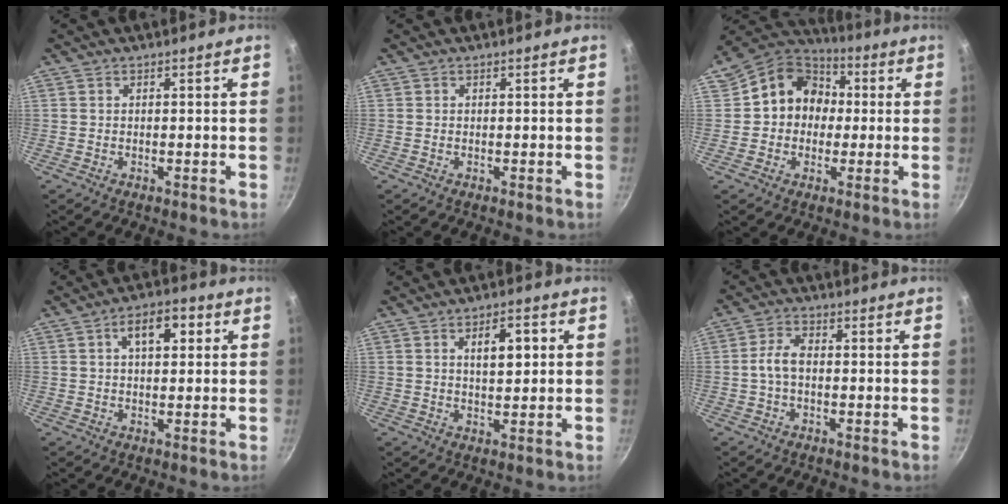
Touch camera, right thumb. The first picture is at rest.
{"total": 0.0}
{"total": 13.1, "force": [1.0, 11.6, 6.0], "torque": [-0.050, 0.031, 0.000]}
{"total": 7.3, "force": [2.2, 4.0, 5.7], "torque": [-0.064, 0.012, 0.027]}
{"total": 6.2, "force": [1.7, 2.9, 5.2], "torque": [-0.063, -0.002, 0.026]}
{"total": 4.2, "force": [-0.5, 2.4, 3.5], "torque": [-0.070, 0.020, -0.014]}